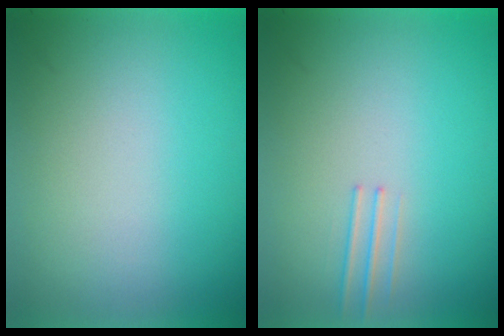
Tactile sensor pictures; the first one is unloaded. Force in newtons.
{"total": 1.1}